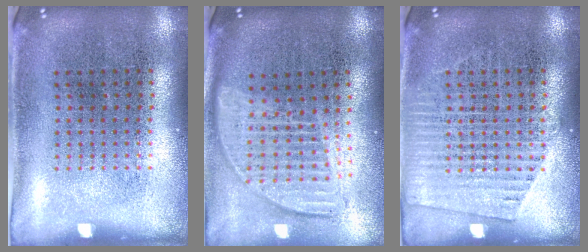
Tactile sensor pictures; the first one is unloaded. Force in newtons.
{"total": 1.8, "press": 1.6, "slide": 0.9}
{"total": 1.7, "press": 1.6, "slide": 0.3}